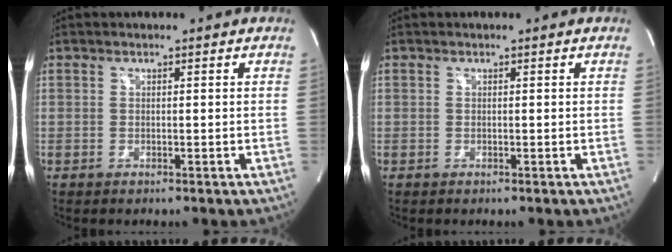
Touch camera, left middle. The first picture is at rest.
{"total": 0.0}